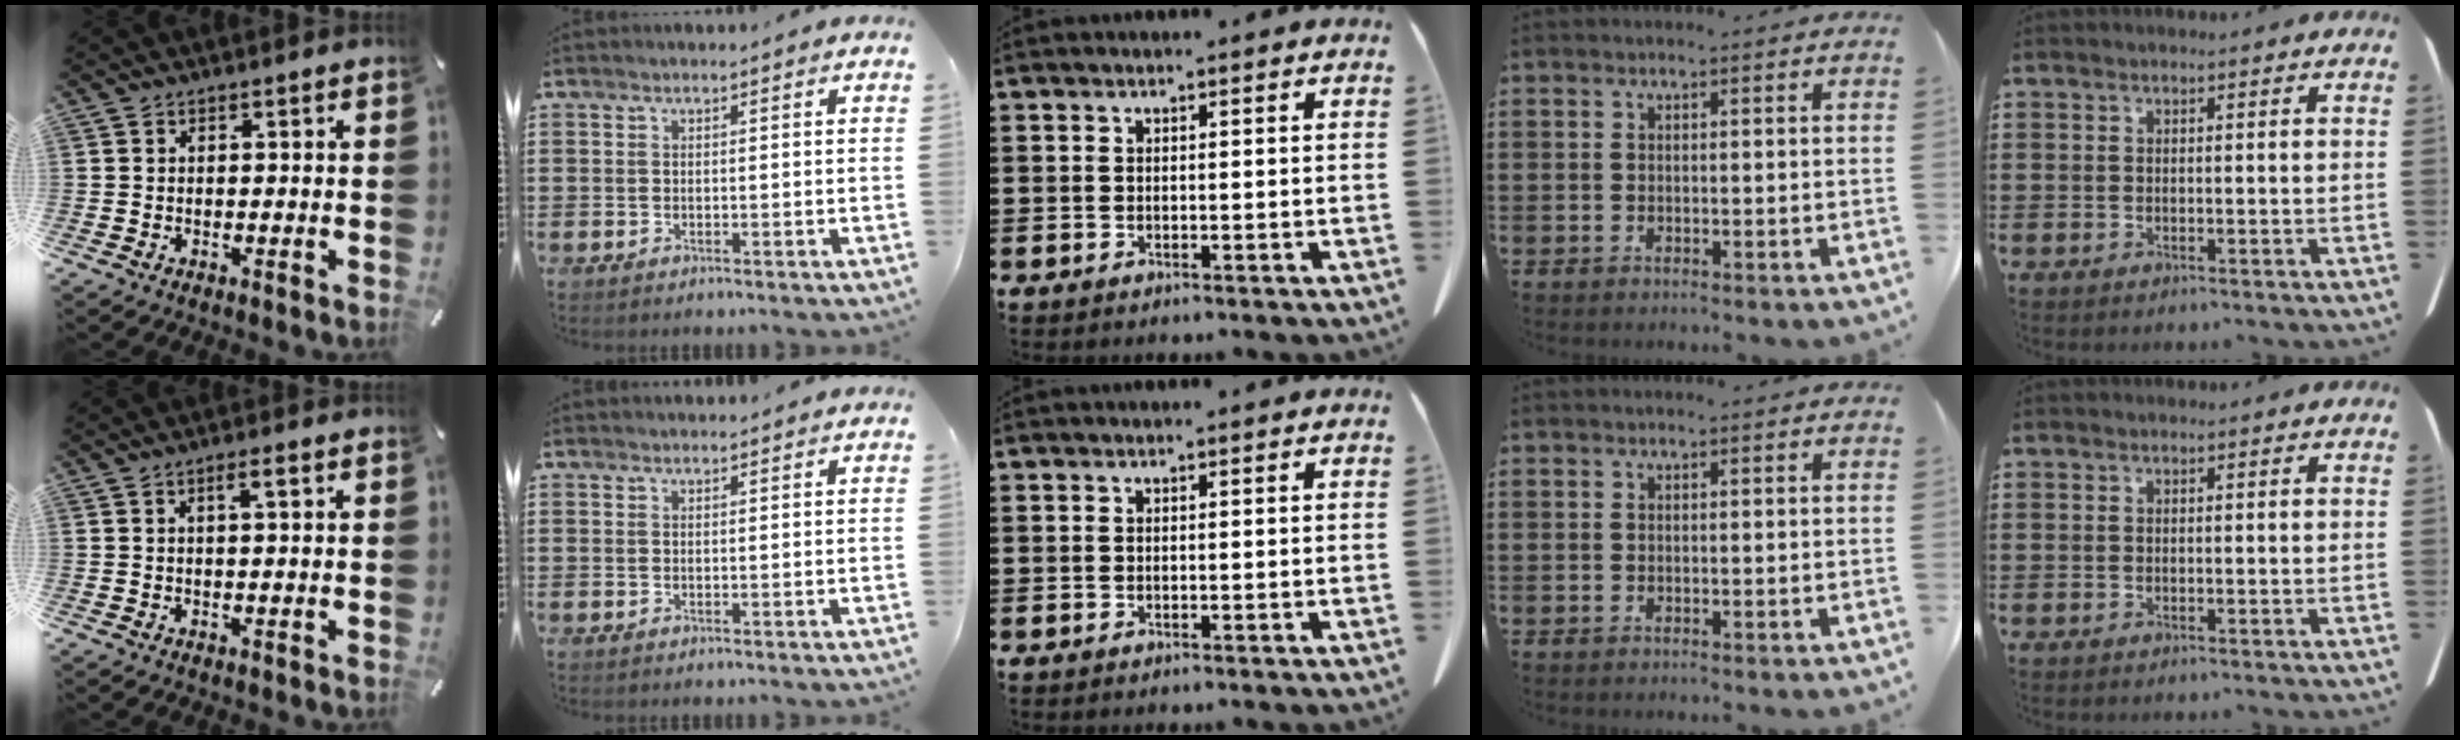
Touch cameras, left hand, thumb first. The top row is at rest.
{"thumb": {"total": 2.9, "force": [0.9, 0.5, 2.7], "torque": [-0.046, 0.002, 0.011]}, "index": {"total": 0.9, "force": [0.9, 0.1, 0.1], "torque": [-0.004, -0.001, 0.018]}}